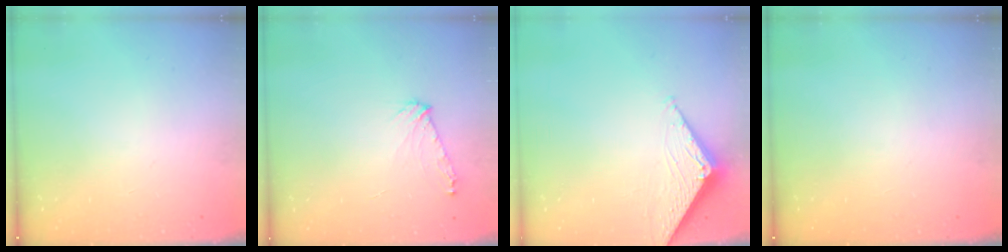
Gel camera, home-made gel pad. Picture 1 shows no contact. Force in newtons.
{"total": 6.6, "press": 6.6, "slide": 0.9}
{"total": 2.8, "press": 2.8, "slide": 0.3}
{"total": 0.0}